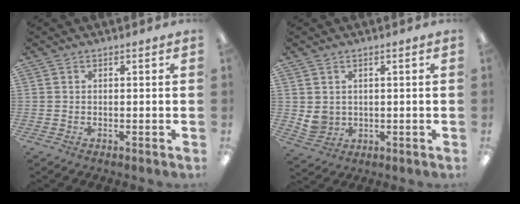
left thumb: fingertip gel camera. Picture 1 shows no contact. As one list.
[{"total": 3.9, "force": [1.6, 3.4, 1.0], "torque": [-0.018, -0.005, 0.033]}]